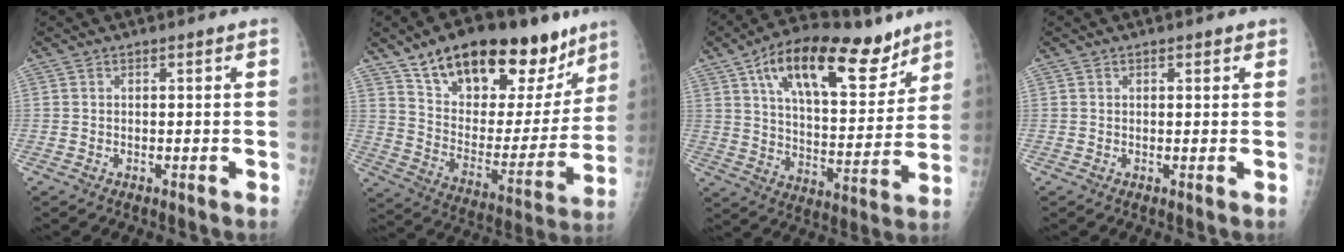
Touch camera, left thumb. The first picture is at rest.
{"total": 28.4, "force": [18.3, 12.9, 17.5], "torque": [-0.219, -0.048, 0.290]}
{"total": 22.8, "force": [13.6, 9.8, 15.4], "torque": [-0.206, -0.040, 0.225]}
{"total": 1.1, "force": [0.7, 0.6, 0.6], "torque": [-0.003, -0.002, 0.007]}